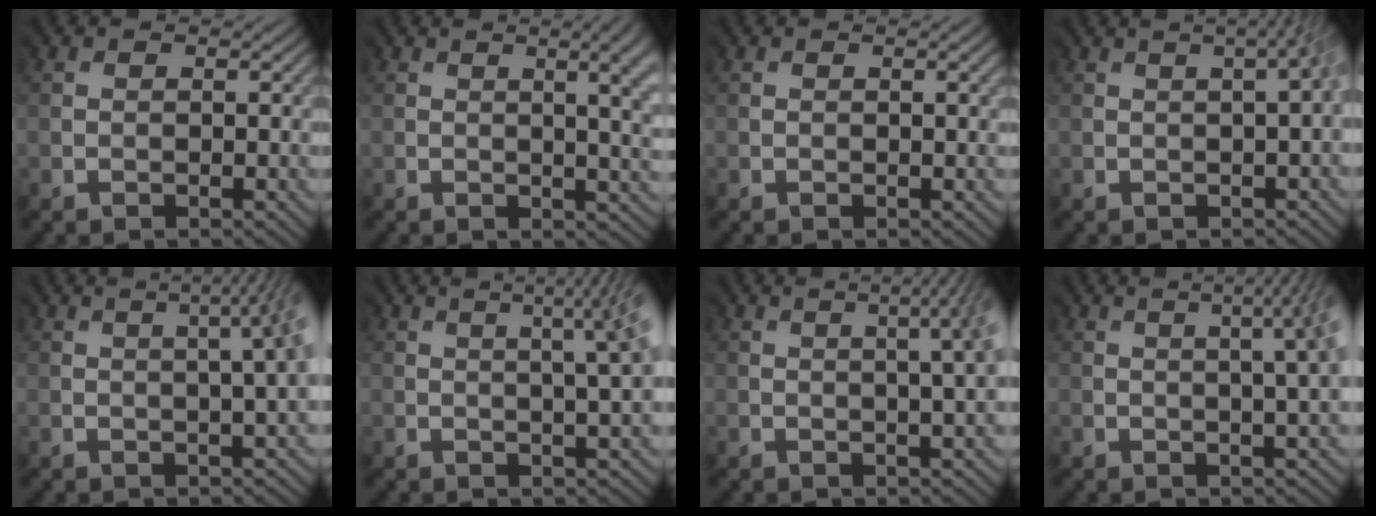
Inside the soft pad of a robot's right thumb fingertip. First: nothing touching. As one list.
[{"total": 7.4, "force": [1.5, 3.0, 6.6], "torque": [-0.046, 0.031, 0.005]}, {"total": 0.5, "force": [0.0, -0.4, 0.2], "torque": [-0.004, 0.000, 0.001]}, {"total": 4.1, "force": [0.5, 1.3, 3.8], "torque": [-0.019, 0.027, -0.007]}, {"total": 6.4, "force": [0.5, 1.6, 6.2], "torque": [-0.034, 0.039, -0.010]}, {"total": 6.6, "force": [1.8, 1.4, 6.2], "torque": [-0.042, 0.041, 0.005]}, {"total": 5.9, "force": [1.1, 1.7, 5.6], "torque": [-0.035, 0.039, -0.008]}, {"total": 6.7, "force": [1.0, 1.8, 6.4], "torque": [-0.042, 0.043, -0.006]}]